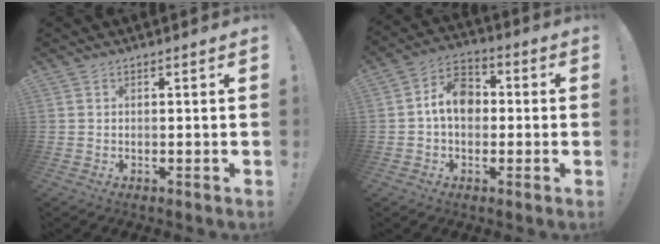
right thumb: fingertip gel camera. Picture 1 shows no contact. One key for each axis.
{"total": 10.2, "fx": 0.3, "fy": 7.5, "fz": 6.9, "tx": -0.099, "ty": 0.016, "tz": 0.011}